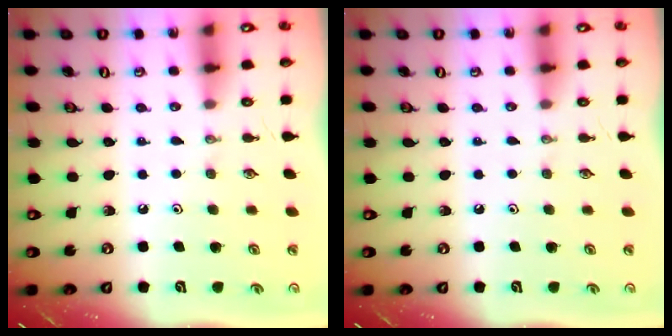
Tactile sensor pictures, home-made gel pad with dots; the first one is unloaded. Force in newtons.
{"total": 0.0}